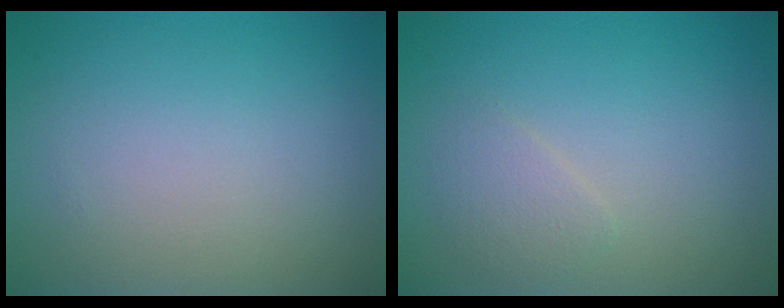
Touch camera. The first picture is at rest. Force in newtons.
{"total": 1.5, "press": 1.5, "slide": 0.1}